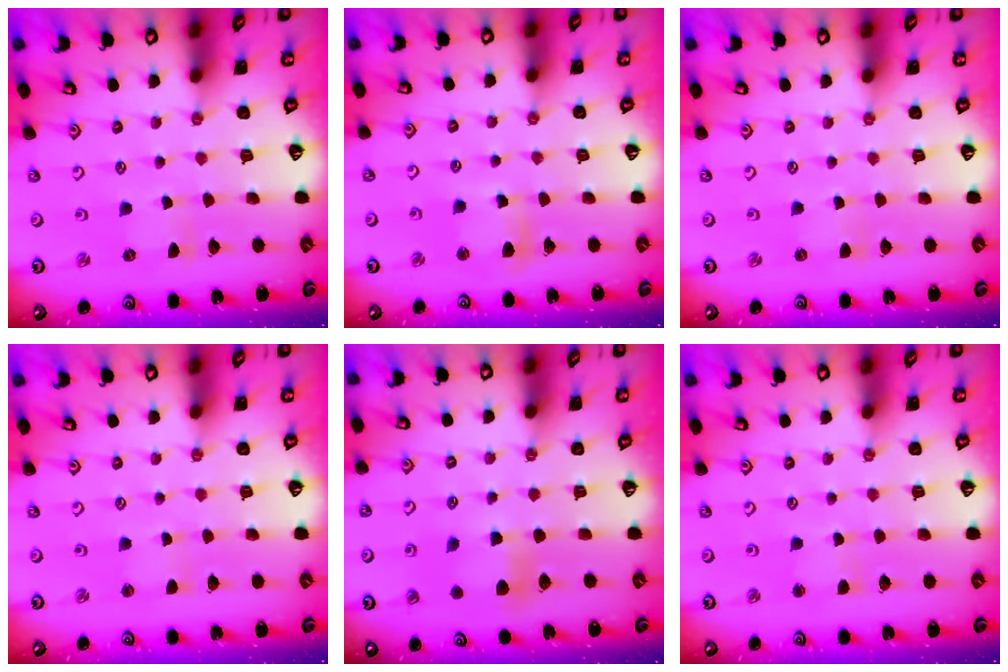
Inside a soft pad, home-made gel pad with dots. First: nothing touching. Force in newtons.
{"total": 5.8, "press": 5.7, "slide": 0.5}
{"total": 0.0}
{"total": 0.0}
{"total": 5.7, "press": 5.7, "slide": 0.6}
{"total": 2.2, "press": 2.1, "slide": 0.3}